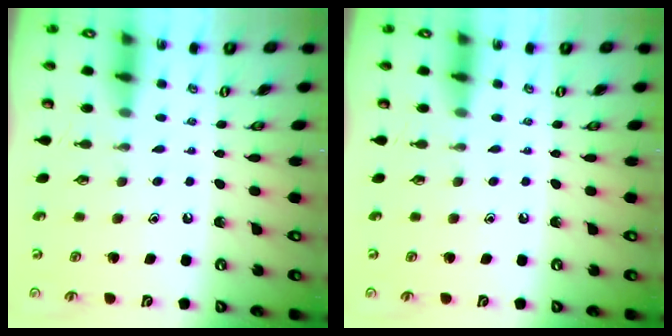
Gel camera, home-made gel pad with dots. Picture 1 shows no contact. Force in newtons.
{"total": 0.0}